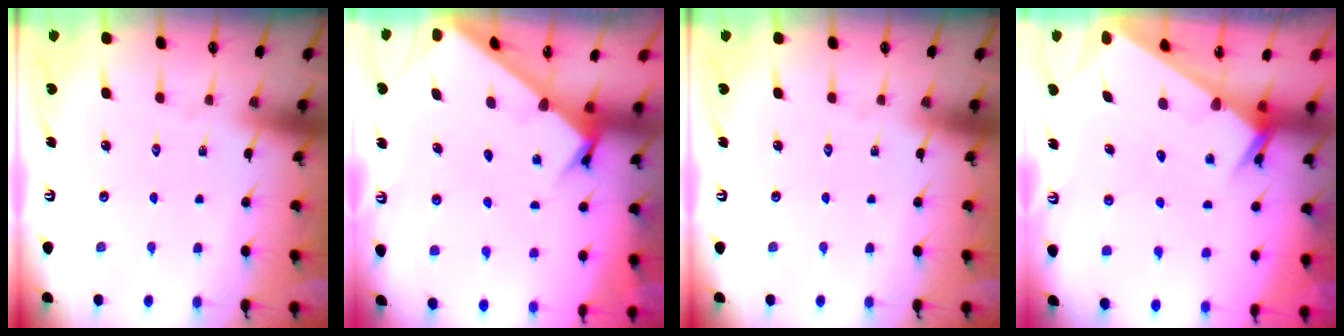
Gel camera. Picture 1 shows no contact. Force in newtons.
{"total": 1.8, "press": 1.8, "slide": 0.2}
{"total": 0.0}
{"total": 2.2, "press": 2.2, "slide": 0.1}